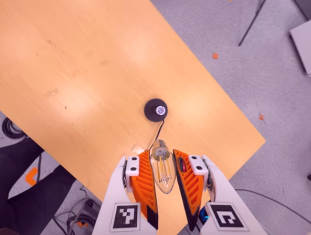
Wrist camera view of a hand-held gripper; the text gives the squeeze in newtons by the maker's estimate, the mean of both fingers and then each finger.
{"total": 13.1, "left": 14.5, "right": 11.8}